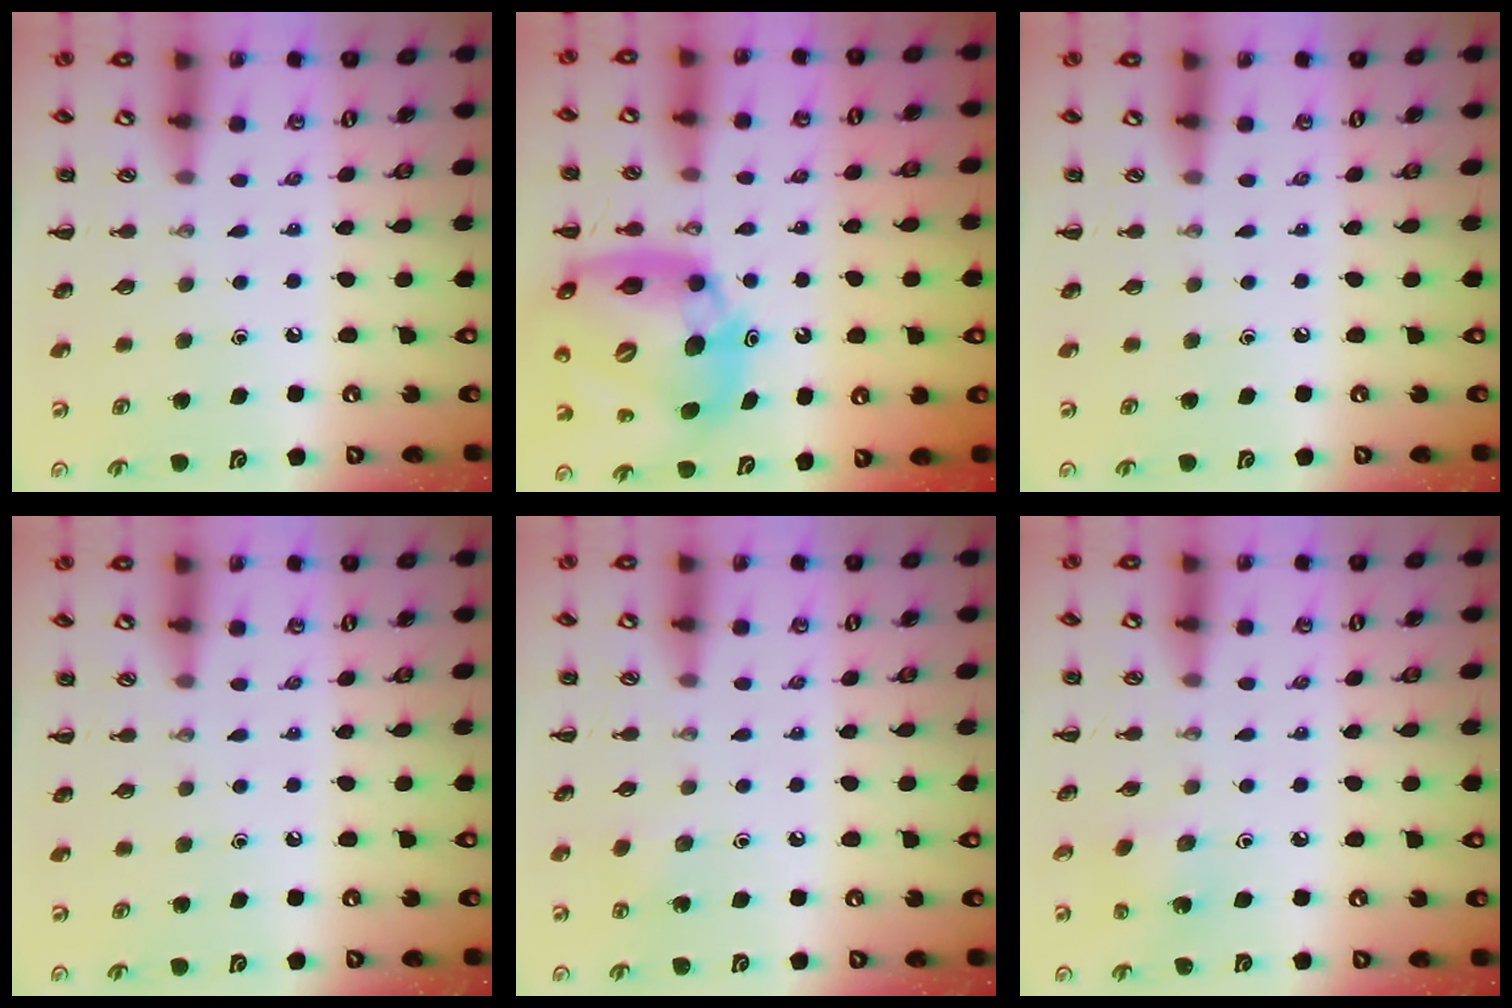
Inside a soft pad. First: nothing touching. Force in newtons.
{"total": 17.5, "press": 16.7, "slide": 5.2}
{"total": 0.0}
{"total": 0.0}
{"total": 3.0, "press": 2.9, "slide": 0.8}
{"total": 1.8, "press": 1.7, "slide": 0.7}